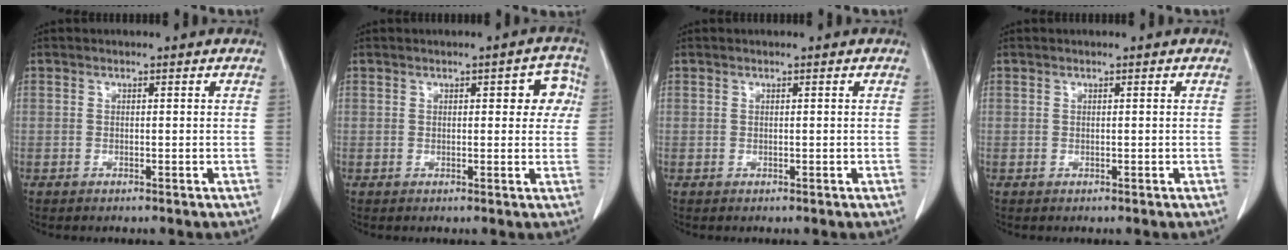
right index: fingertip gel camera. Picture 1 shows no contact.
{"total": 4.5, "force": [1.1, 2.0, 3.9], "torque": [-0.030, 0.018, 0.008]}
{"total": 0.0}
{"total": 0.0}